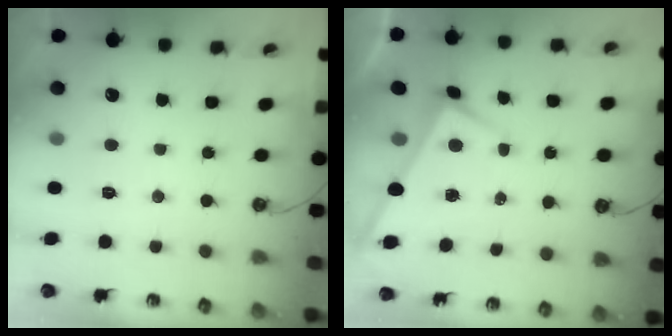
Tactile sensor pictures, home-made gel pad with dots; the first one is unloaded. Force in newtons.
{"total": 2.5, "press": 2.5, "slide": 0.3}